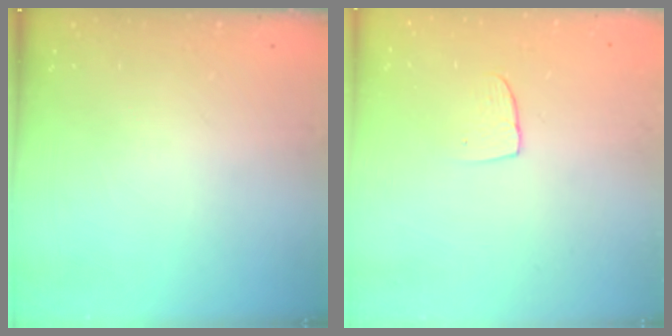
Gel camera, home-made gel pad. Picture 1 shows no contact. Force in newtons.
{"total": 4.9, "press": 4.9, "slide": 0.4}